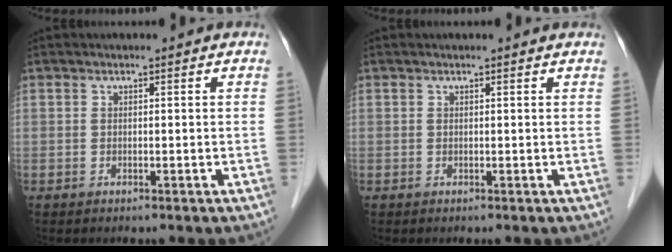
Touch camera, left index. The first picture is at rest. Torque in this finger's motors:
{"motor_torque": [0.24, -0.11, -0.13, -0.06]}